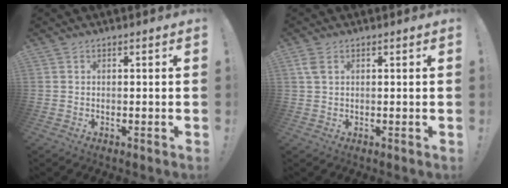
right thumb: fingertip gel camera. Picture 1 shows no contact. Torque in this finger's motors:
{"motor_torque": [0.15, -0.33, 0.13, -0.04, -0.05]}